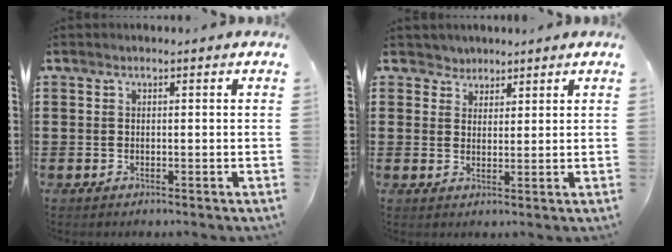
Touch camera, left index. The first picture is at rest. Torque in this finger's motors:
{"motor_torque": [0.16, -0.18, -0.03, -0.03]}